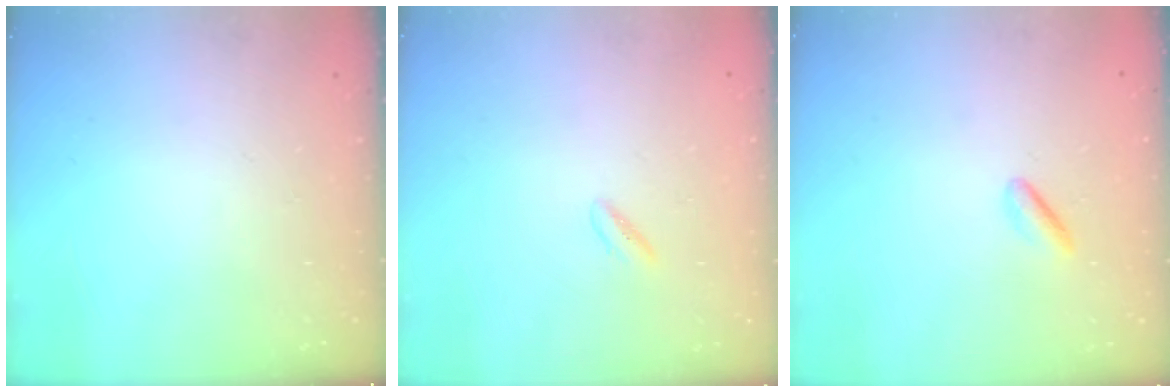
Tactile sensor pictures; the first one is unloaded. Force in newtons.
{"total": 2.7, "press": 2.5, "slide": 0.9}
{"total": 1.5, "press": 1.1, "slide": 0.9}